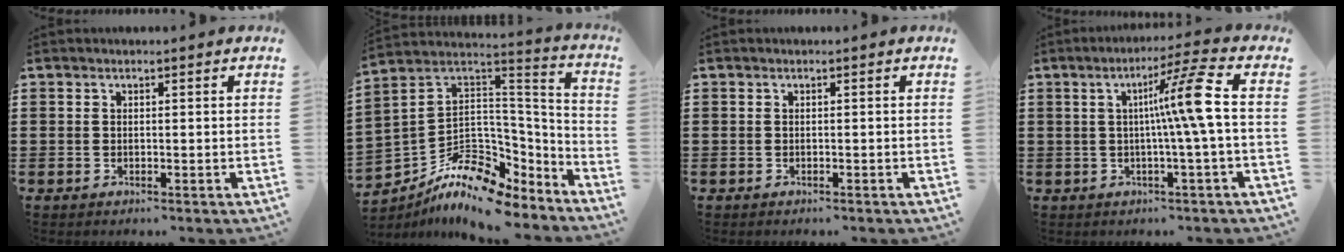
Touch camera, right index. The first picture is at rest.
{"total": 9.9, "force": [-7.1, 5.2, 4.6], "torque": [-0.108, 0.002, -0.133]}
{"total": 0.0}
{"total": 8.8, "force": [0.5, -1.1, 8.7], "torque": [-0.148, -0.008, -0.007]}